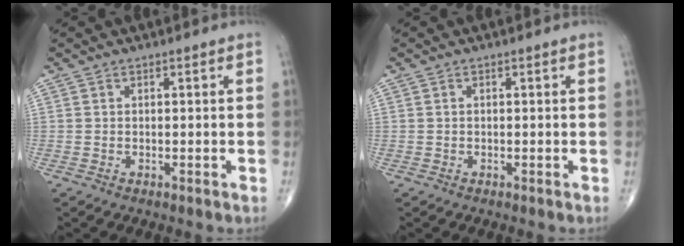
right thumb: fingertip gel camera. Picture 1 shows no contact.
{"total": 0.0}